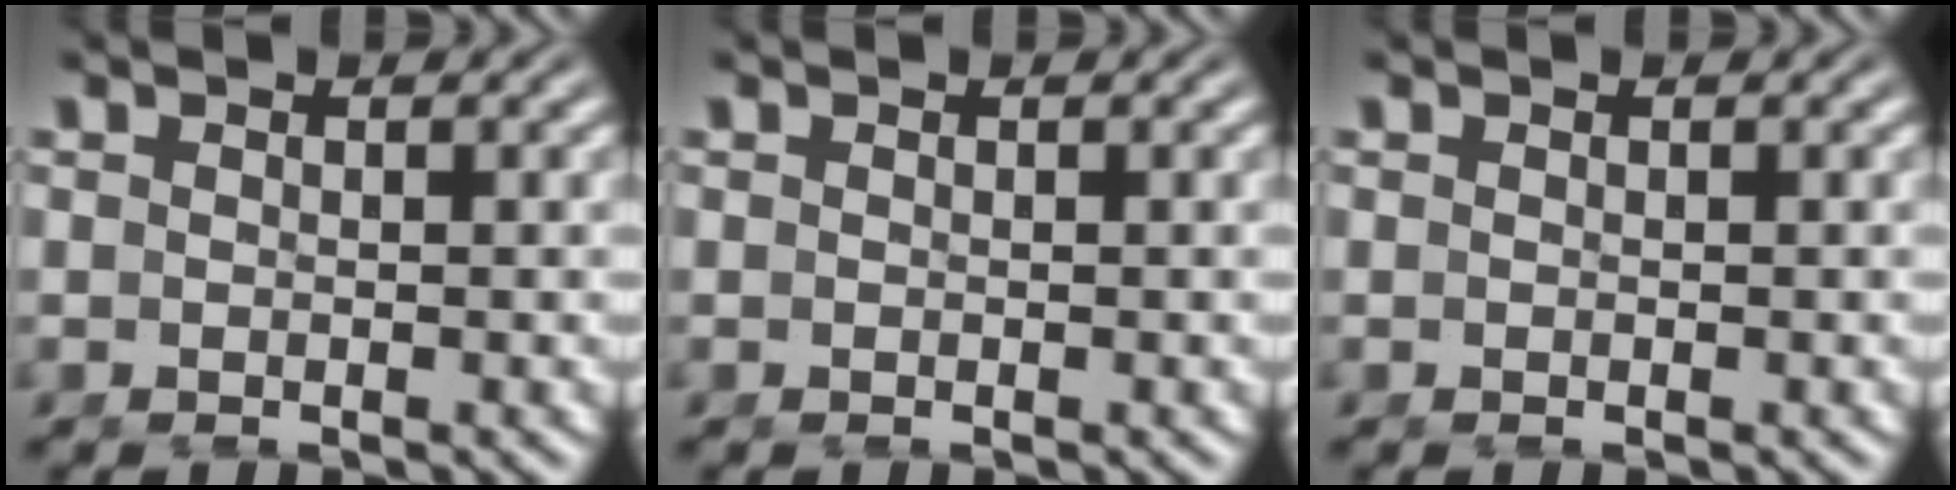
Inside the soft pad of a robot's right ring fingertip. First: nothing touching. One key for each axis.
{"total": 0.0}
{"total": 0.0}